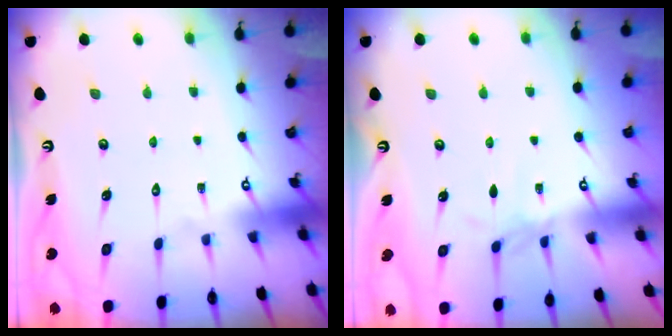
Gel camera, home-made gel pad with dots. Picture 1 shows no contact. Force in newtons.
{"total": 2.3, "press": 2.3, "slide": 0.5}